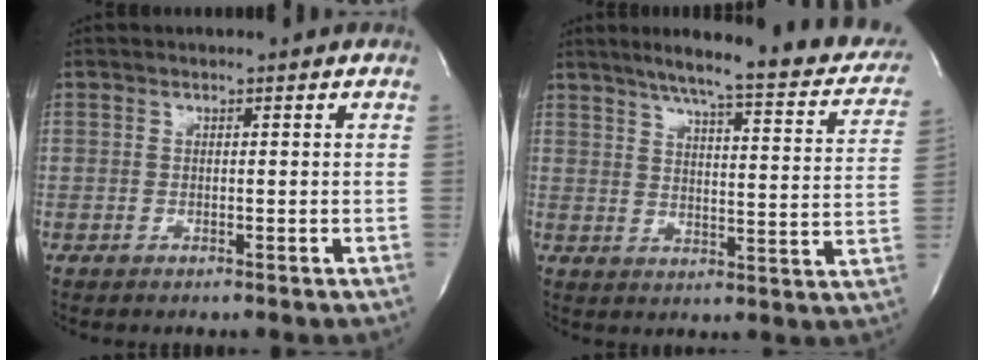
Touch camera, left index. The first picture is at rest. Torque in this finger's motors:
{"motor_torque": [-0.46, -0.45, 0.08, 0.05]}